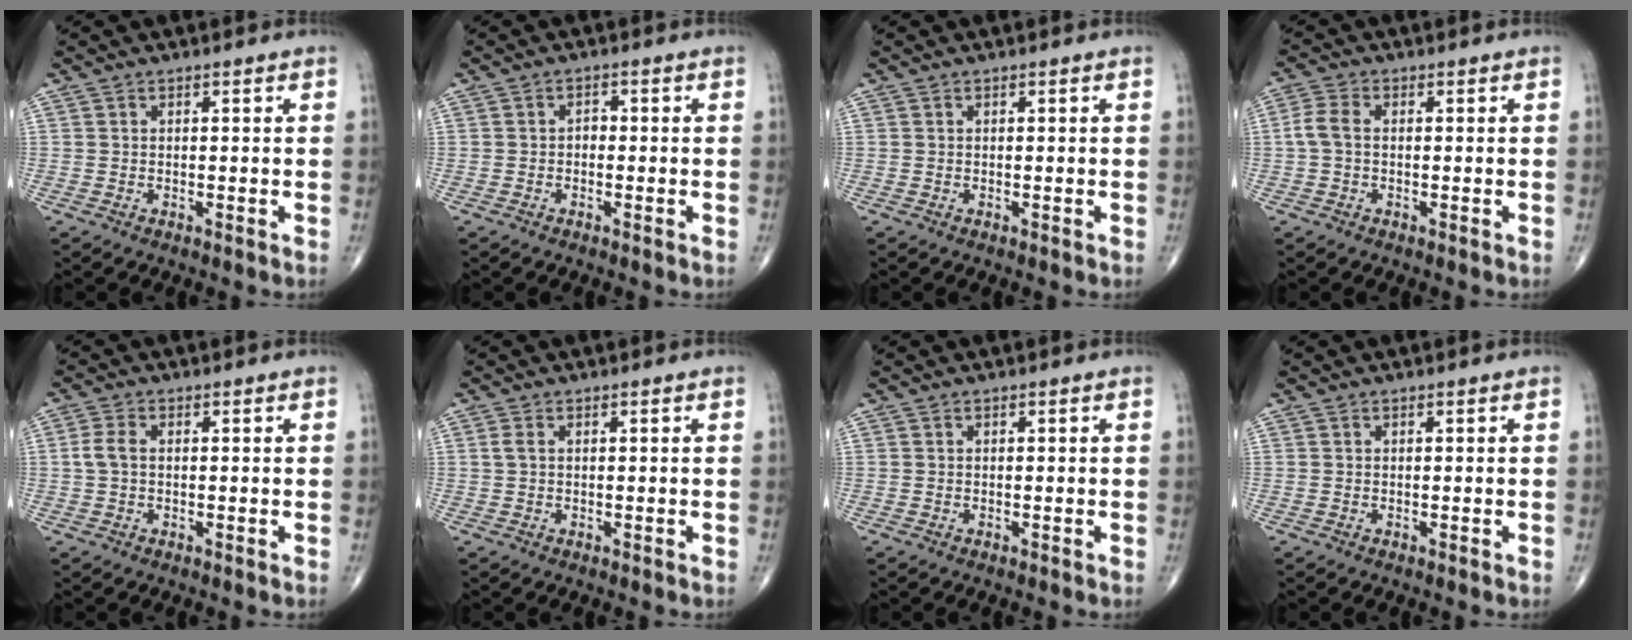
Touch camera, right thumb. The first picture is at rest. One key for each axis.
{"total": 1.4, "fx": -0.4, "fy": 1.0, "fz": 0.9, "tx": -0.004, "ty": 0.005, "tz": -0.011}
{"total": 0.0}
{"total": 3.8, "fx": -0.1, "fy": 2.3, "fz": 3.0, "tx": -0.072, "ty": 0.010, "tz": -0.008}
{"total": 3.1, "fx": 0.1, "fy": 1.9, "fz": 2.4, "tx": -0.059, "ty": 0.008, "tz": -0.001}
{"total": 1.3, "fx": 0.3, "fy": 0.7, "fz": 1.0, "tx": -0.028, "ty": 0.006, "tz": 0.006}
{"total": 0.0}
{"total": 0.0}